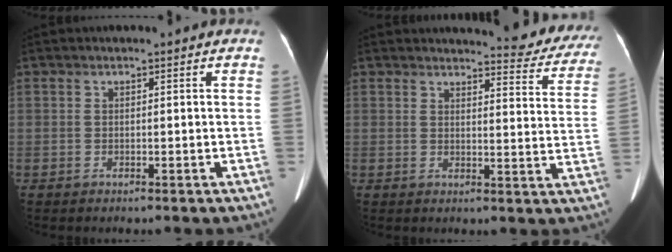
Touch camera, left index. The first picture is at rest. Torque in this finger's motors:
{"motor_torque": [0.96, -1.18, 0.06, 0.03]}